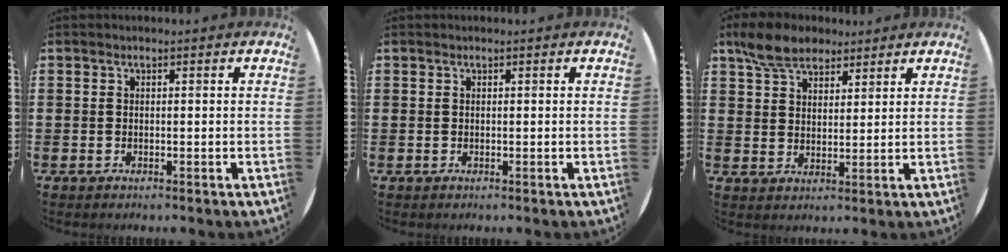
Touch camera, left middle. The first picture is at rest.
{"total": 0.0}
{"total": 6.3, "force": [5.2, 3.0, 1.9], "torque": [-0.046, -0.002, 0.096]}